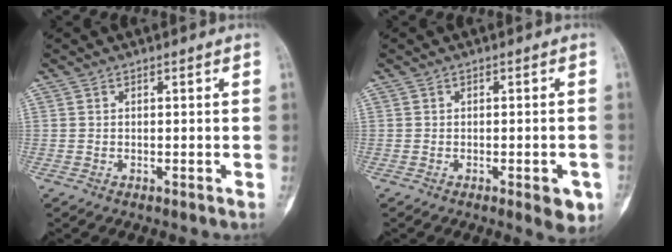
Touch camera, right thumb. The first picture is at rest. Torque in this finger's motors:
{"motor_torque": [0.16, 0.46, -0.09, -0.02, 0.01]}